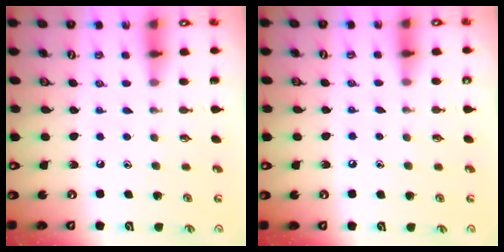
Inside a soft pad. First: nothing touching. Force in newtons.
{"total": 4.9, "press": 4.9, "slide": 0.7}